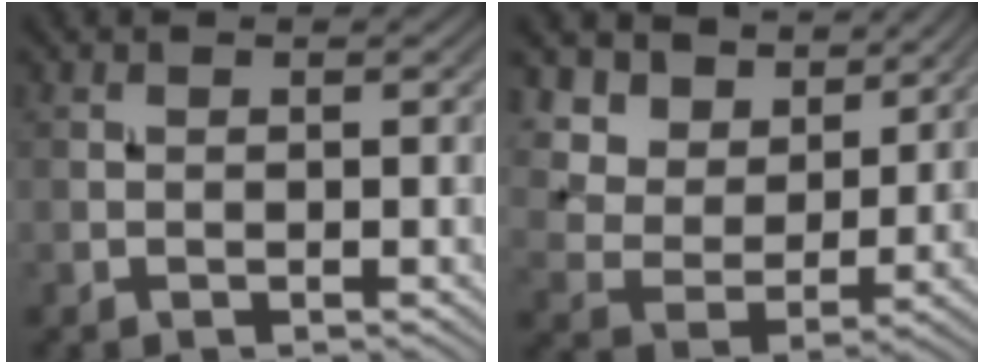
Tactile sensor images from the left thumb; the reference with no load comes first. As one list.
[{"total": 10.0, "force": [6.9, 5.8, 4.4], "torque": [-0.124, -0.008, 0.140]}]